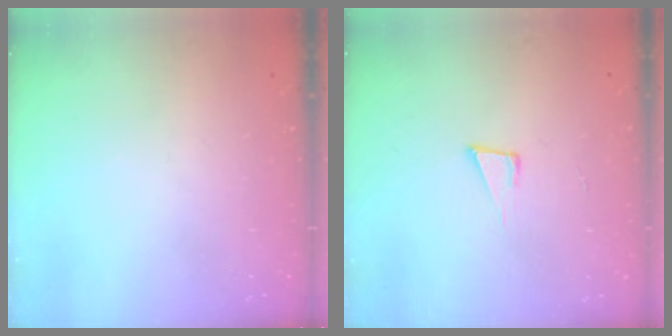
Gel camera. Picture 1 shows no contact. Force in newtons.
{"total": 5.7, "press": 4.5, "slide": 3.4}